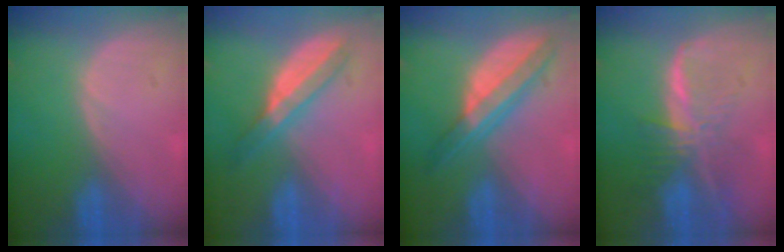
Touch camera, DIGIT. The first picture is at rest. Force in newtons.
{"total": 6.3, "press": 5.4, "slide": 3.1}
{"total": 7.7, "press": 6.5, "slide": 4.1}
{"total": 8.0, "press": 6.8, "slide": 4.4}